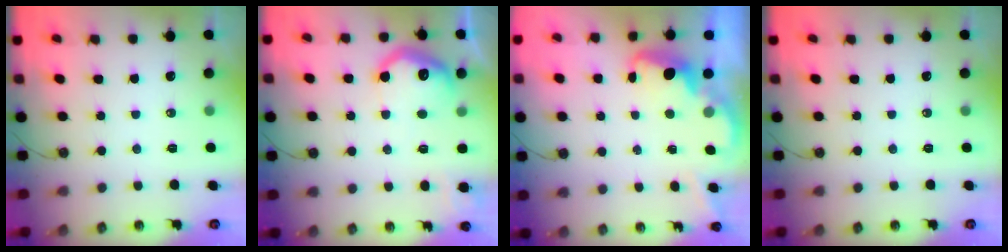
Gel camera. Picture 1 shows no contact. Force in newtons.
{"total": 12.9, "press": 12.9, "slide": 0.5}
{"total": 2.8, "press": 2.7, "slide": 0.8}
{"total": 0.0}